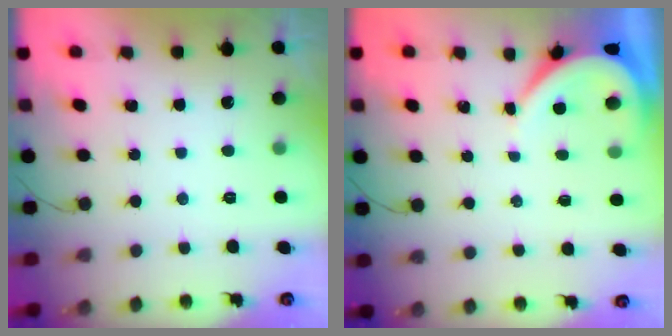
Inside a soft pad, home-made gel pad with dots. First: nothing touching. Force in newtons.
{"total": 4.1, "press": 4.1, "slide": 0.5}